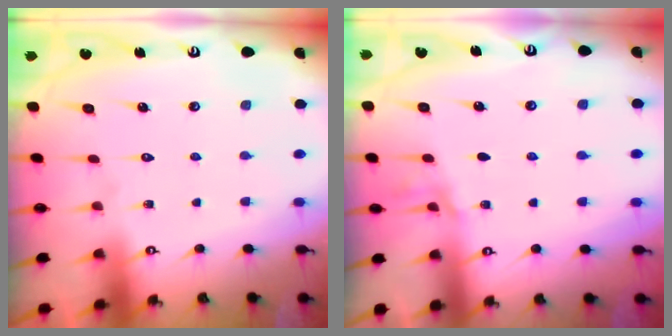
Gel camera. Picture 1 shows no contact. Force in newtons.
{"total": 1.3, "press": 1.2, "slide": 0.3}